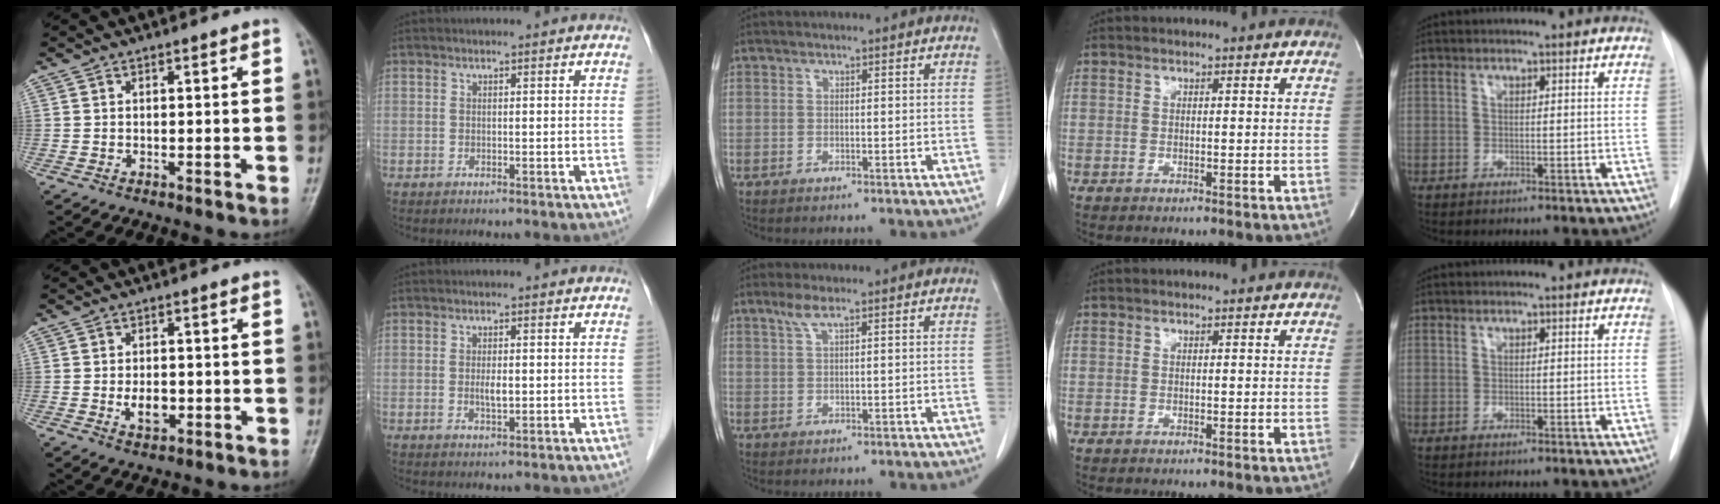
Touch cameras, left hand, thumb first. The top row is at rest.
{"thumb": {"total": 4.1, "force": [-0.8, 2.5, 3.1], "torque": [-0.047, -0.001, -0.009]}, "index": {"total": 2.0, "force": [0.0, 0.6, 1.9], "torque": [-0.038, -0.001, 0.001]}, "middle": {"total": 2.3, "force": [1.4, 0.1, 1.7], "torque": [-0.046, 0.008, 0.034]}}